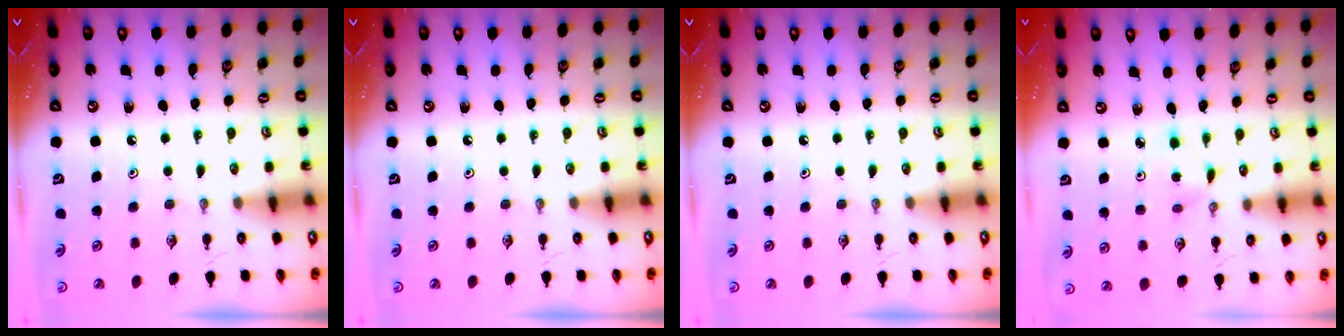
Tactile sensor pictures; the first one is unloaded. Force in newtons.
{"total": 0.0}
{"total": 0.0}
{"total": 2.8, "press": 2.8, "slide": 0.1}